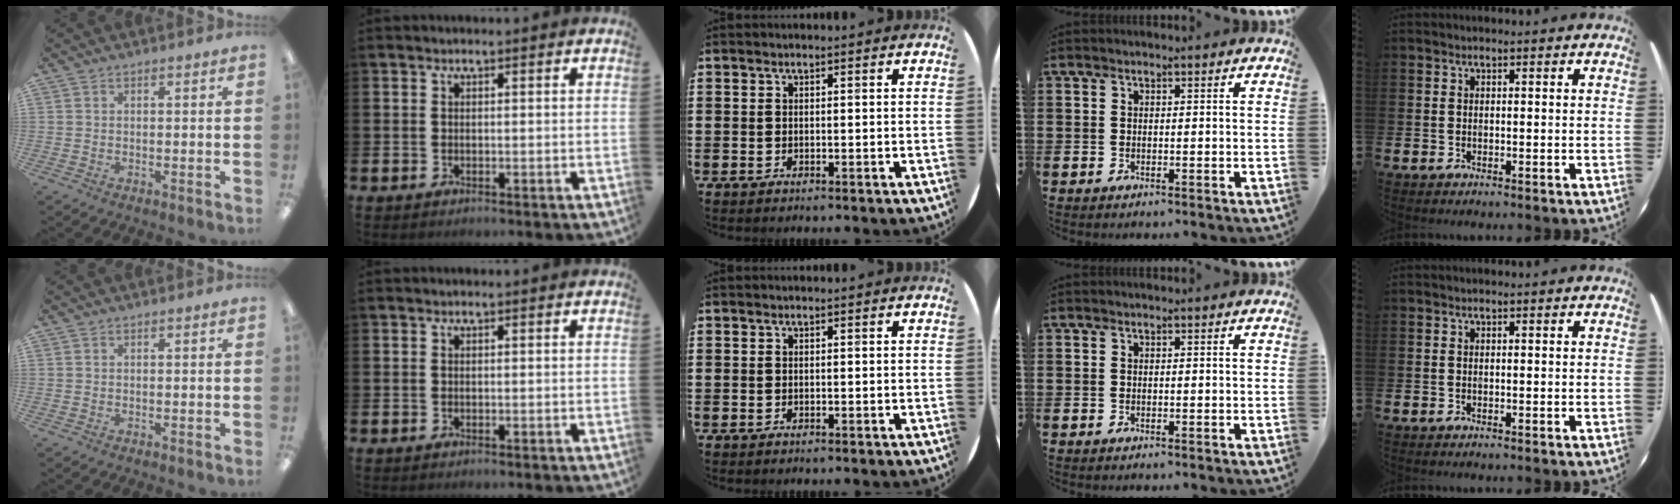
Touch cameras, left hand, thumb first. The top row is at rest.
{}